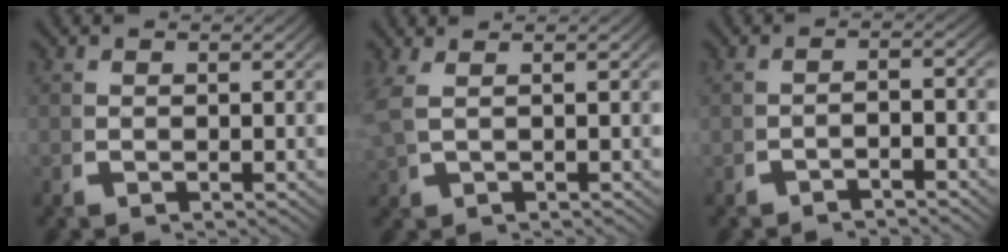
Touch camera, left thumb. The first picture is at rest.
{"total": 1.9, "force": [0.9, 0.3, 1.6], "torque": [-0.046, 0.001, 0.029]}
{"total": 1.9, "force": [-1.7, 0.1, 0.7], "torque": [-0.014, -0.004, -0.026]}